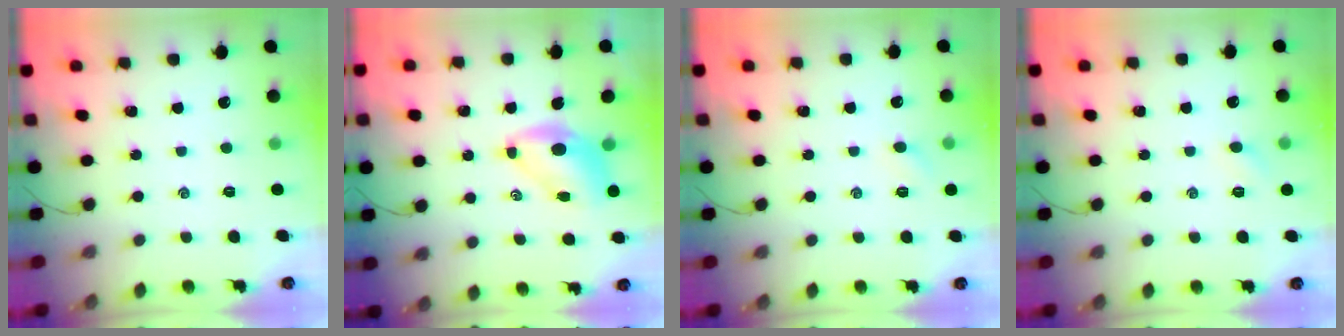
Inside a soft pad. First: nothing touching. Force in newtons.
{"total": 6.9, "press": 6.7, "slide": 1.5}
{"total": 2.4, "press": 2.3, "slide": 0.7}
{"total": 2.4, "press": 2.3, "slide": 0.7}